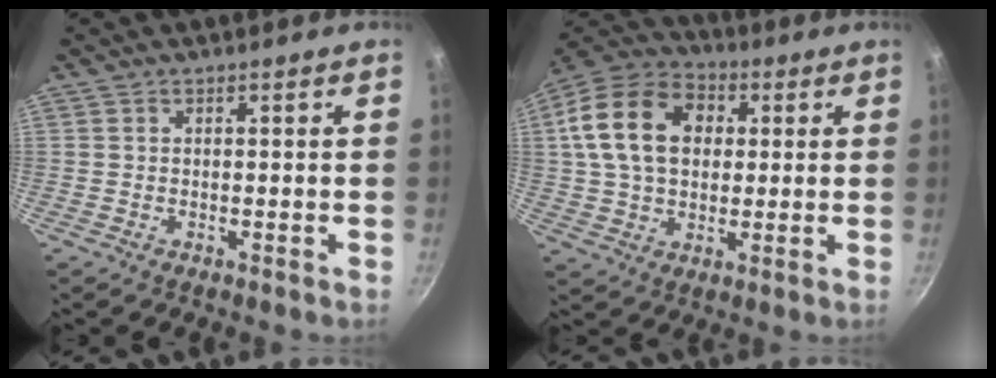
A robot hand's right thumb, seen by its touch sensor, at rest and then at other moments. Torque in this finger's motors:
{"motor_torque": [-0.32, 2.58, 1.59, 0.16, 0.56]}